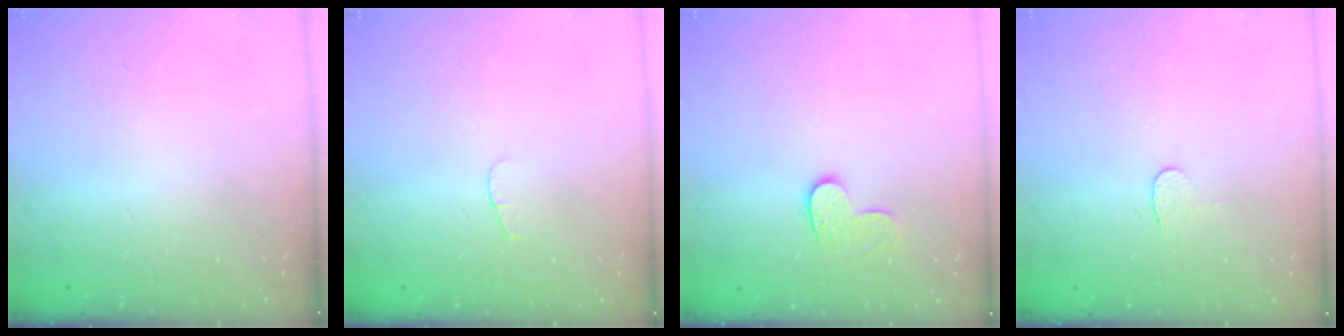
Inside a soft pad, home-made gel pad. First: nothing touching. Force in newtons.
{"total": 3.8, "press": 3.8, "slide": 0.4}
{"total": 8.0, "press": 8.0, "slide": 0.4}
{"total": 3.7, "press": 3.7, "slide": 0.3}